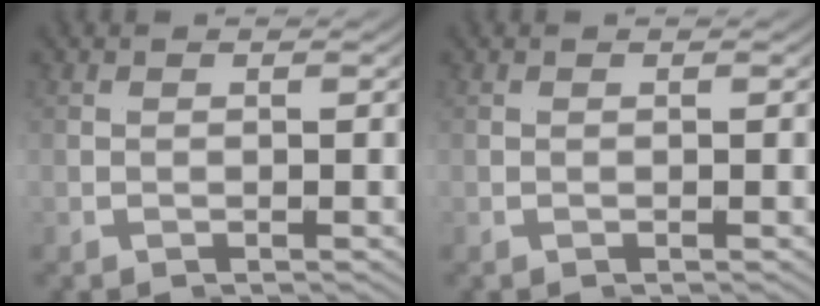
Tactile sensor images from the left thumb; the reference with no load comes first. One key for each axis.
{"total": 0.0}